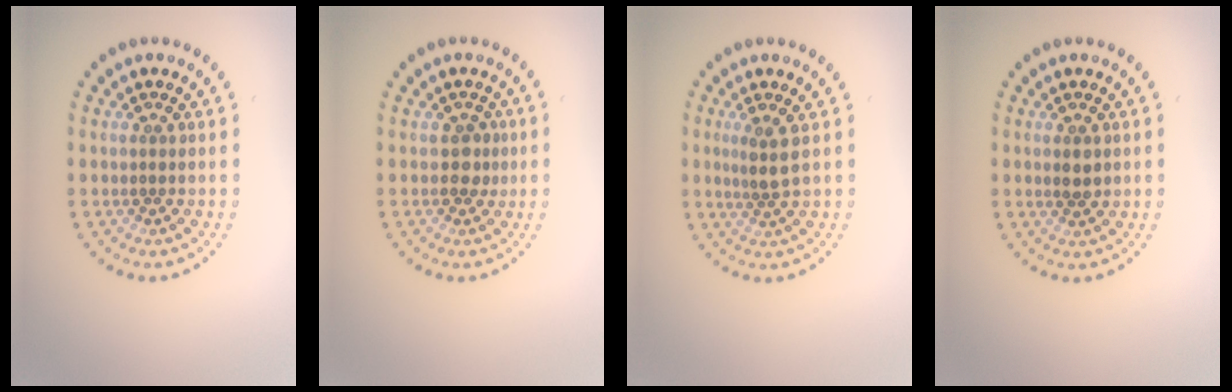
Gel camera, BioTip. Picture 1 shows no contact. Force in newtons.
{"total": 1.2, "press": 1.2, "slide": 0.5}
{"total": 2.0, "press": 1.5, "slide": 1.4}
{"total": 1.5, "press": 1.4, "slide": 0.2}